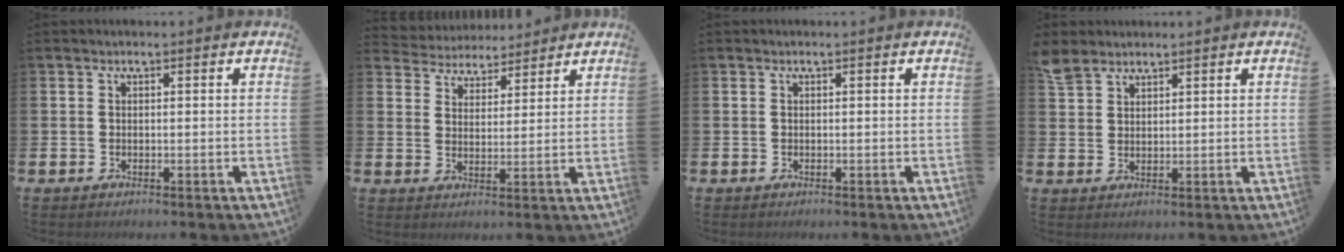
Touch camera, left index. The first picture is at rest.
{"total": 4.3, "force": [4.1, 1.1, -0.9], "torque": [-0.009, -0.028, 0.073]}
{"total": 0.0}
{"total": 3.9, "force": [3.5, 1.6, 0.5], "torque": [-0.012, -0.011, 0.066]}